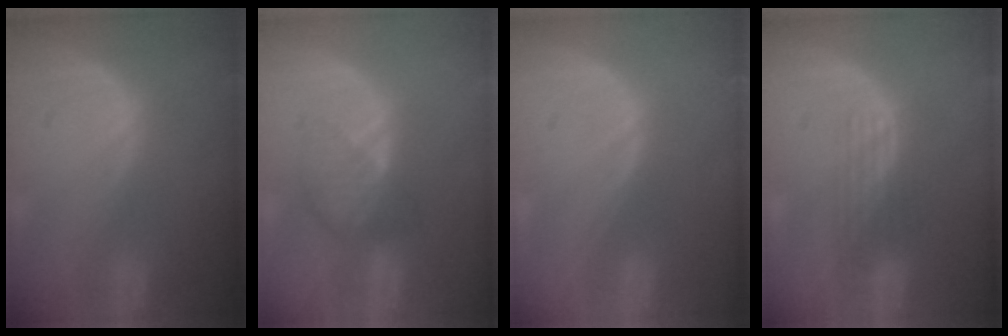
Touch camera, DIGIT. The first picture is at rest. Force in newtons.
{"total": 4.5, "press": 4.1, "slide": 2.0}
{"total": 0.0}
{"total": 2.9, "press": 2.7, "slide": 1.1}